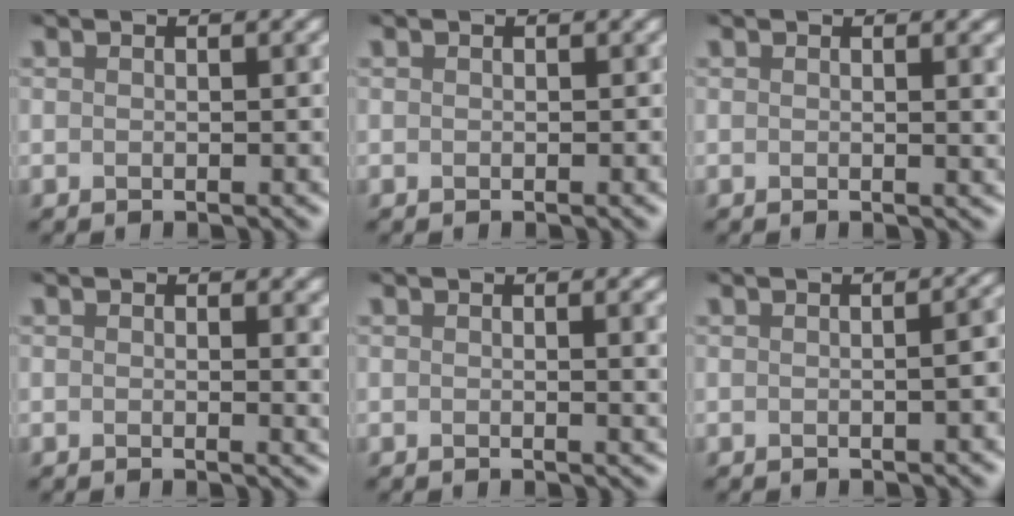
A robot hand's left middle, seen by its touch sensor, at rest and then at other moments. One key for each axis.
{"total": 0.0}
{"total": 1.2, "fx": 0.5, "fy": 0.5, "fz": 1.0, "tx": -0.010, "ty": -0.005, "tz": 0.003}
{"total": 1.7, "fx": 0.5, "fy": 0.7, "fz": 1.5, "tx": -0.017, "ty": -0.003, "tz": 0.004}
{"total": 2.0, "fx": 0.6, "fy": 0.9, "fz": 1.8, "tx": -0.012, "ty": -0.001, "tz": 0.001}
{"total": 2.0, "fx": -0.2, "fy": 0.8, "fz": 1.8, "tx": 0.001, "ty": 0.009, "tz": -0.011}